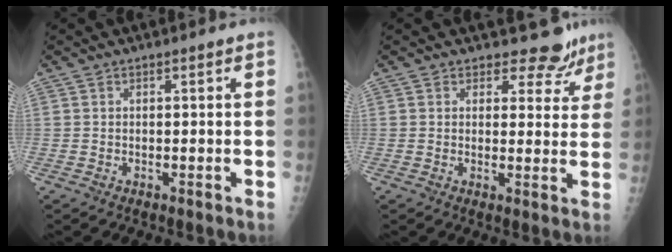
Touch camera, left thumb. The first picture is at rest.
{"total": 6.0, "force": [5.2, 3.0, 0.3], "torque": [0.029, -0.037, 0.052]}